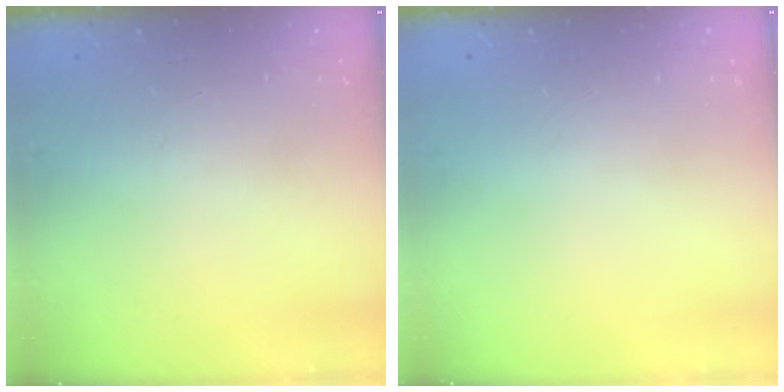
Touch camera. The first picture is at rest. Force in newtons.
{"total": 0.0}